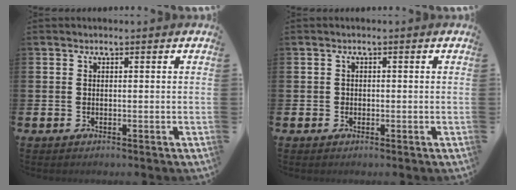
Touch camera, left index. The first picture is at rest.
{"total": 0.8, "force": [-0.2, 0.8, 0.1], "torque": [-0.002, 0.005, -0.005]}